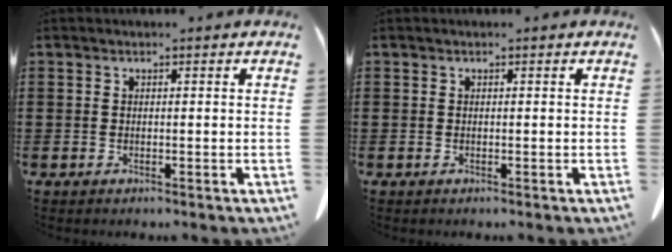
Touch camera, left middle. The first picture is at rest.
{"total": 0.0}